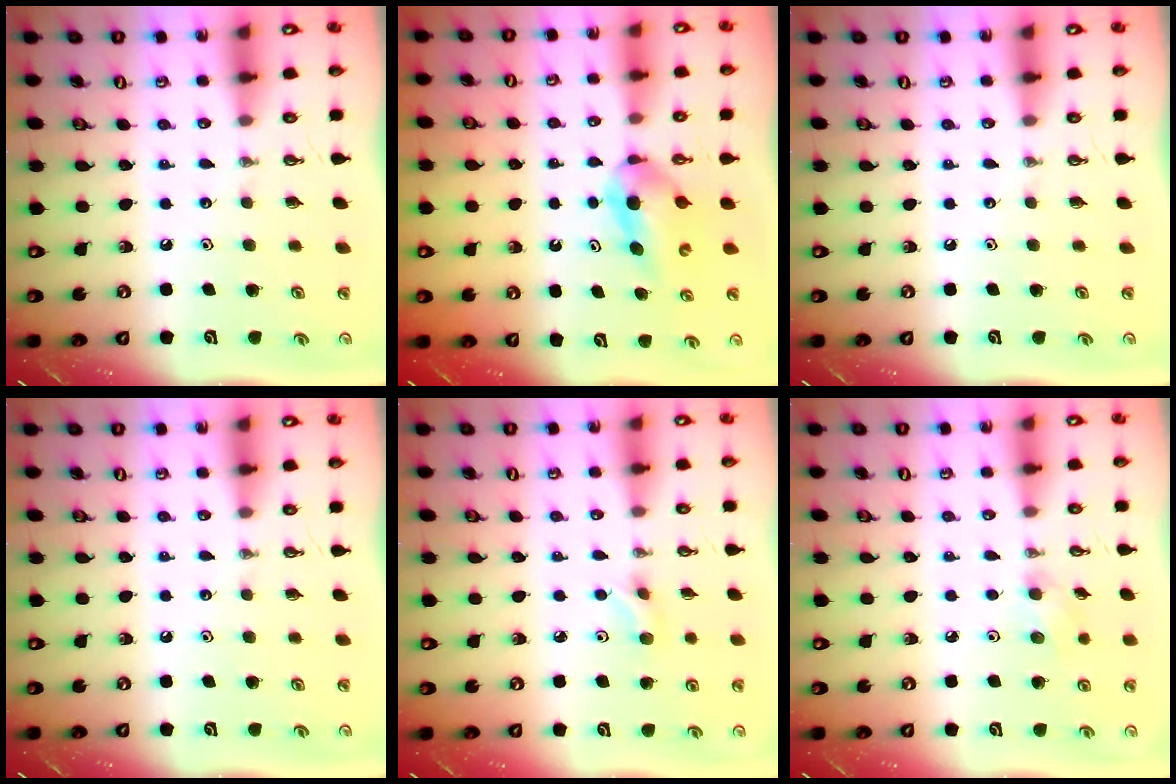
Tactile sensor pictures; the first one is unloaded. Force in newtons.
{"total": 5.4, "press": 5.4, "slide": 0.2}
{"total": 0.0}
{"total": 0.0}
{"total": 3.8, "press": 3.7, "slide": 0.6}
{"total": 5.7, "press": 5.4, "slide": 1.8}